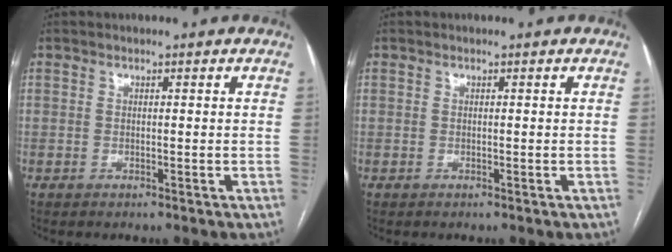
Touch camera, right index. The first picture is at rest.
{"total": 0.0}